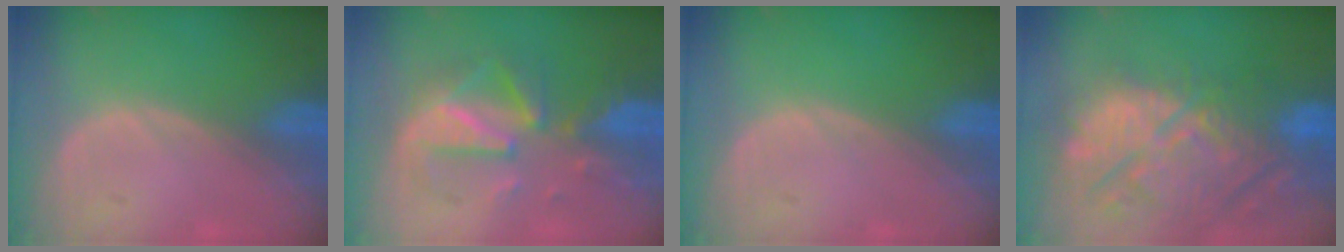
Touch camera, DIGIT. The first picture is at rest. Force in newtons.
{"total": 8.0, "press": 8.0, "slide": 0.6}
{"total": 0.0}
{"total": 14.4, "press": 12.6, "slide": 6.9}